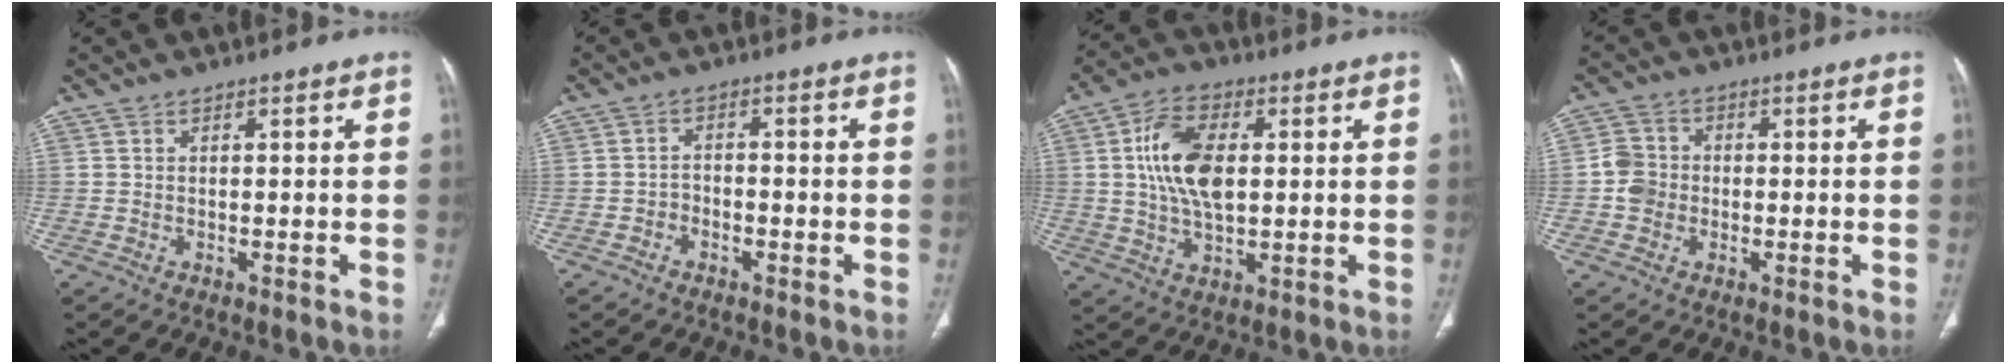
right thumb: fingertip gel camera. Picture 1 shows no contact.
{"total": 2.2, "force": [-1.2, 1.6, 0.7], "torque": [-0.004, 0.016, -0.024]}
{"total": 12.0, "force": [1.8, 6.7, 9.8], "torque": [-0.180, 0.000, 0.033]}
{"total": 4.6, "force": [-0.6, 4.2, 1.9], "torque": [-0.022, 0.009, -0.018]}